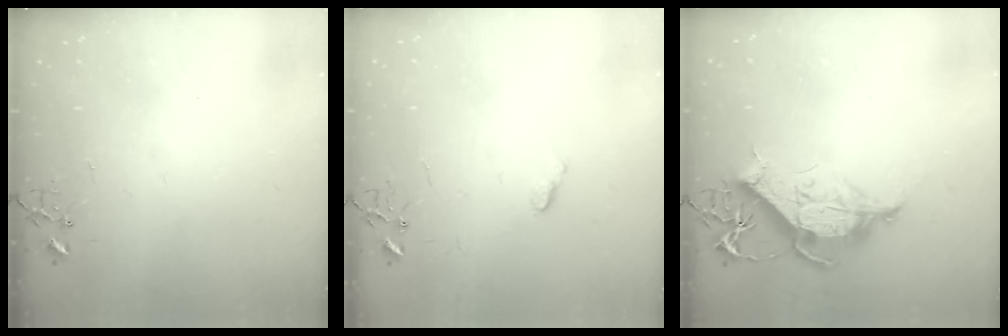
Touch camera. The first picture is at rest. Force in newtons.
{"total": 4.8, "press": 4.8, "slide": 0.5}
{"total": 15.8, "press": 15.7, "slide": 1.6}